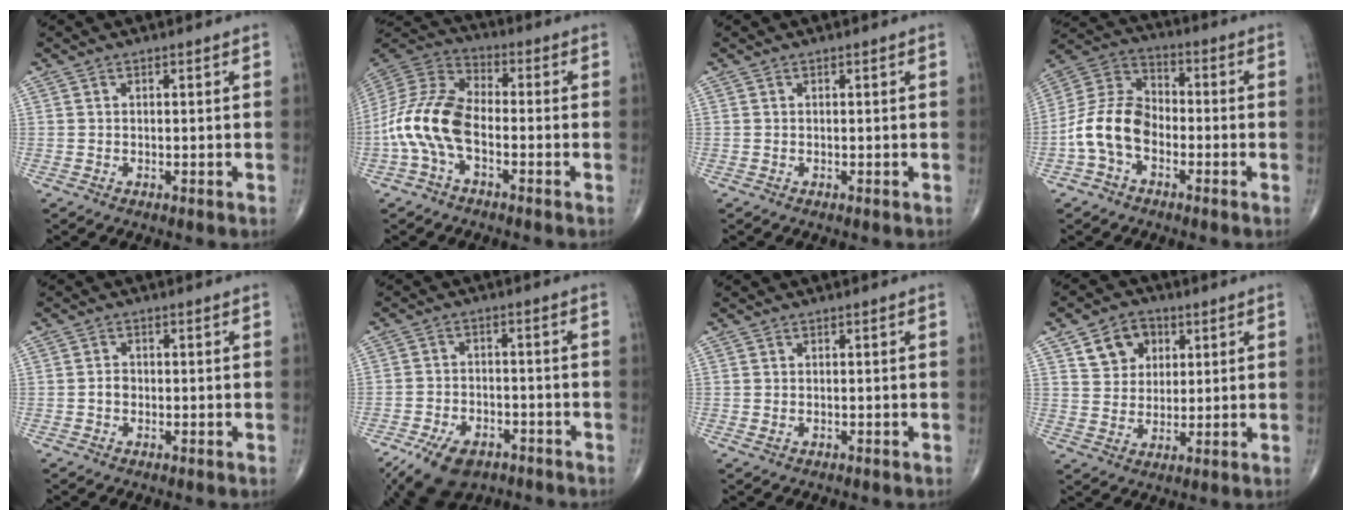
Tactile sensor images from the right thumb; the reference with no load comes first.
{"total": 14.0, "force": [-3.6, 7.7, 11.1], "torque": [-0.235, 0.037, -0.079]}
{"total": 0.0}
{"total": 11.7, "force": [-3.7, 7.9, 7.8], "torque": [-0.143, 0.040, -0.081]}
{"total": 1.7, "force": [-0.4, 1.4, 0.9], "torque": [-0.008, 0.007, -0.009]}
{"total": 11.1, "force": [-7.0, 6.2, 6.0], "torque": [-0.094, 0.028, -0.113]}
{"total": 0.7, "force": [-0.1, 0.5, 0.5], "torque": [-0.011, 0.002, 0.001]}
{"total": 8.3, "force": [3.6, 6.6, 3.5], "torque": [-0.023, -0.011, 0.062]}